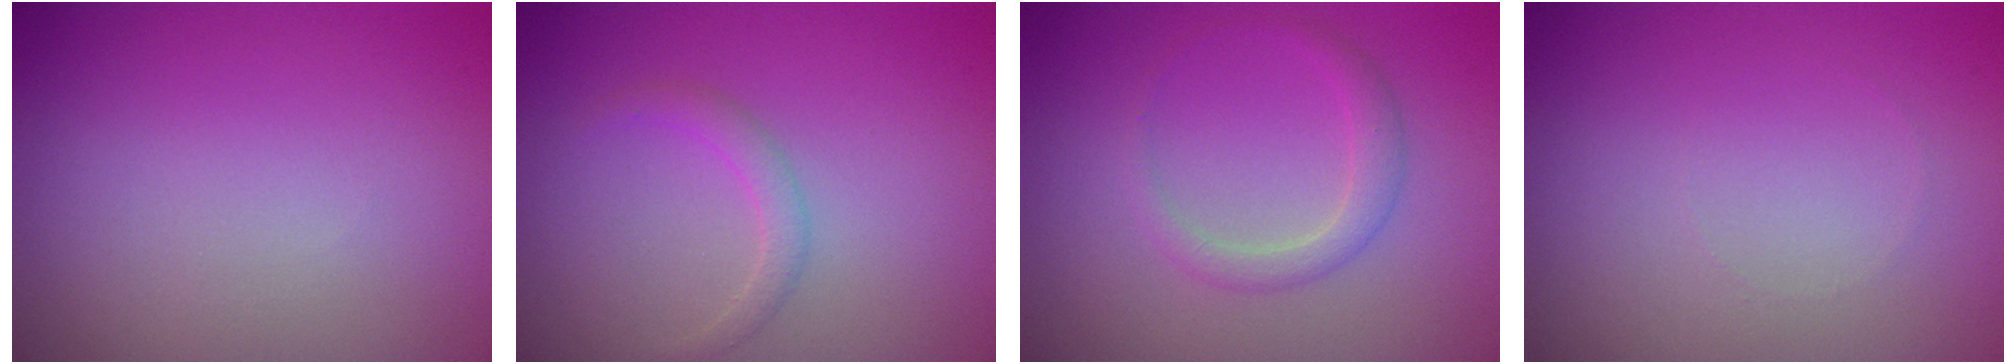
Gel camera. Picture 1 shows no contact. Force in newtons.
{"total": 1.3, "press": 1.3, "slide": 0.2}
{"total": 1.8, "press": 1.8, "slide": 0.0}
{"total": 0.0}